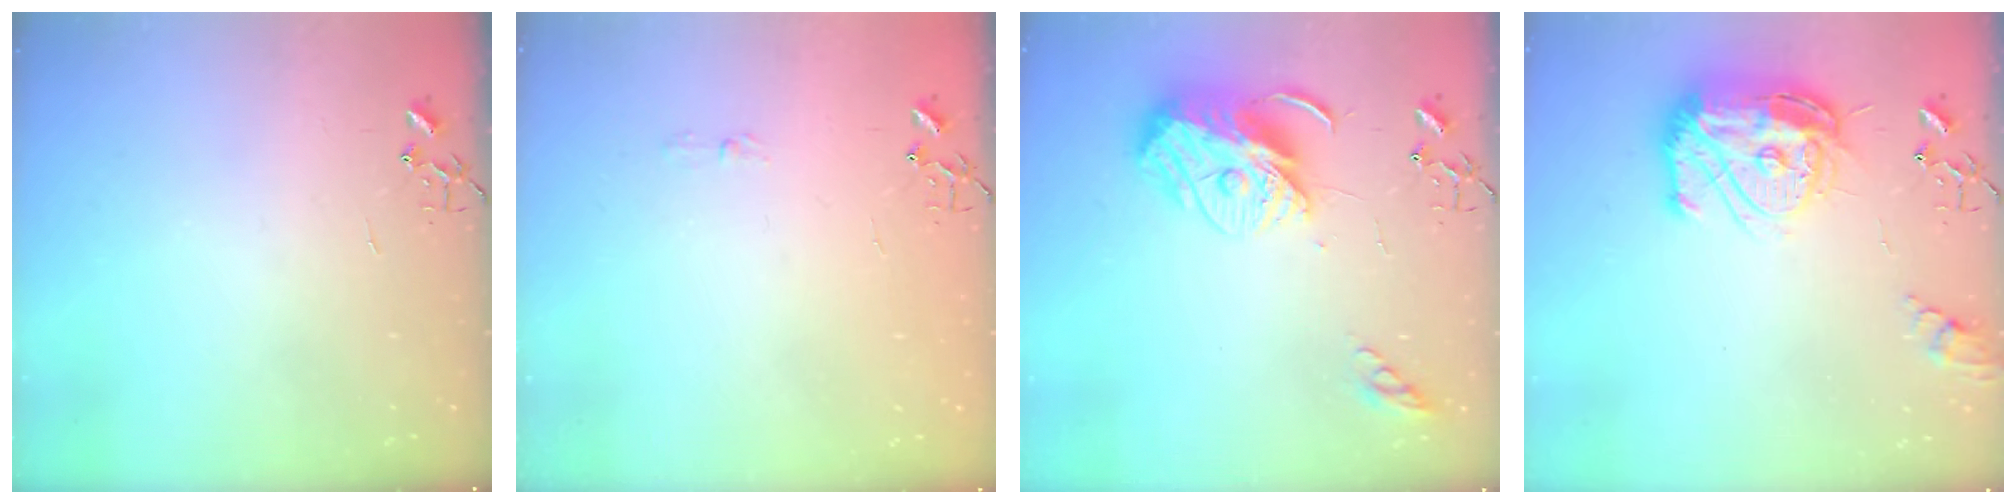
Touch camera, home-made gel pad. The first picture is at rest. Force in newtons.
{"total": 2.9, "press": 2.9, "slide": 0.5}
{"total": 13.5, "press": 13.4, "slide": 1.2}
{"total": 18.0, "press": 17.9, "slide": 1.6}